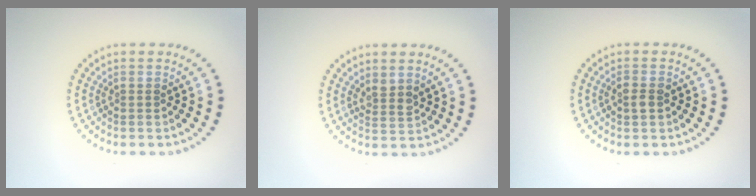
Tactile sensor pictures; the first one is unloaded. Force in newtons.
{"total": 1.4, "press": 1.1, "slide": 0.9}
{"total": 1.5, "press": 1.5, "slide": 0.1}